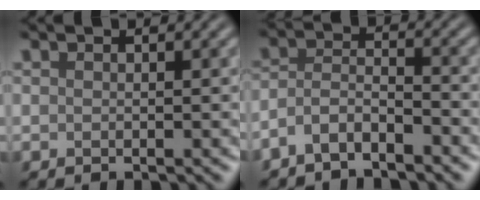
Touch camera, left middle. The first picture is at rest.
{"total": 3.2, "force": [-2.5, 1.1, 1.7], "torque": [-0.037, 0.004, -0.059]}